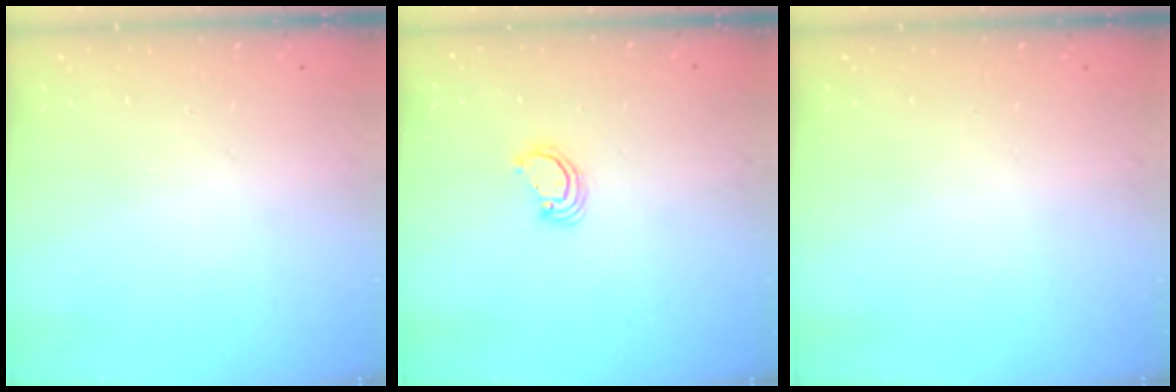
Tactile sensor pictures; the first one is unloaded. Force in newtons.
{"total": 3.6, "press": 3.6, "slide": 0.2}
{"total": 0.0}